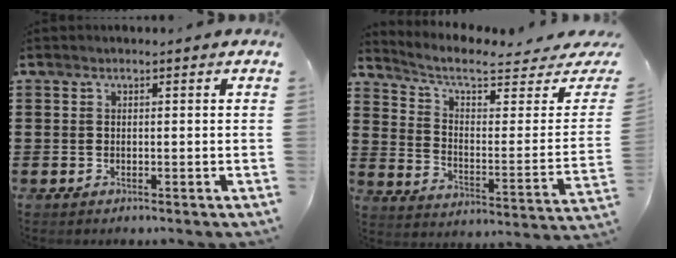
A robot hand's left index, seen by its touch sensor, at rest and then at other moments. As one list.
[{"total": 6.3, "force": [5.1, 1.4, 3.4], "torque": [-0.086, -0.042, 0.083]}]